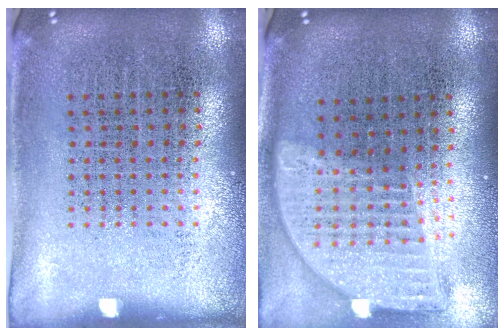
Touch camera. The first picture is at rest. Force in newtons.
{"total": 2.0, "press": 1.6, "slide": 1.2}